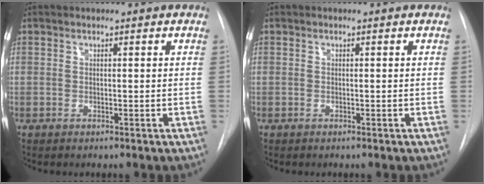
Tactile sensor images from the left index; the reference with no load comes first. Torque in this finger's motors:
{"motor_torque": [0.00, 0.00, 0.00, 0.00]}